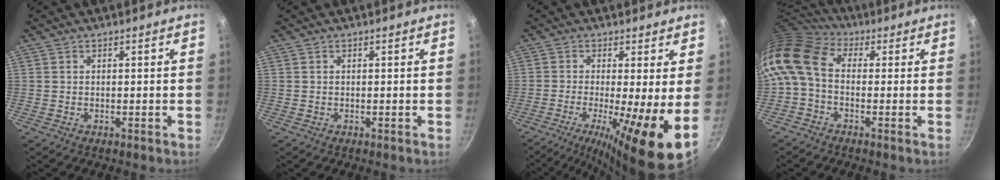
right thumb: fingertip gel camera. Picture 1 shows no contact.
{"total": 0.0}
{"total": 13.4, "force": [-2.6, 1.9, 13.0], "torque": [-0.214, -0.016, -0.044]}
{"total": 10.0, "force": [0.1, 6.9, 7.3], "torque": [-0.145, 0.028, -0.019]}